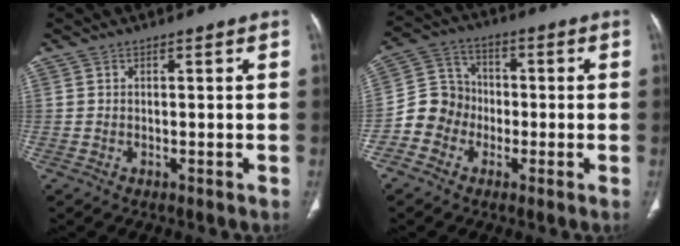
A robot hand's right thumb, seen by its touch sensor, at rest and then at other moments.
{"total": 8.6, "force": [-2.6, 7.8, 2.5], "torque": [-0.020, 0.034, -0.059]}